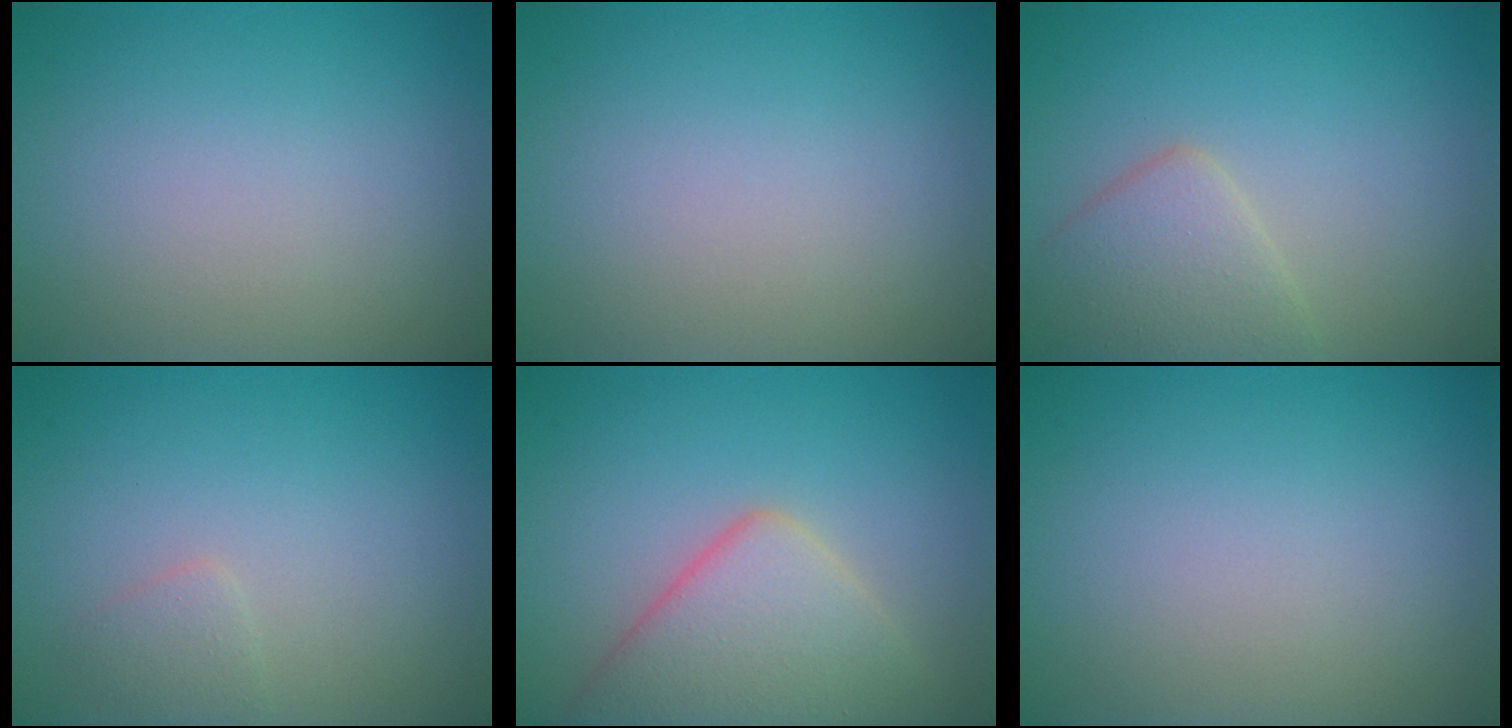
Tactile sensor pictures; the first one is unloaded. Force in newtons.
{"total": 0.0}
{"total": 3.4, "press": 3.4, "slide": 0.4}
{"total": 1.1, "press": 1.1, "slide": 0.1}
{"total": 6.3, "press": 6.3, "slide": 0.3}
{"total": 0.0}